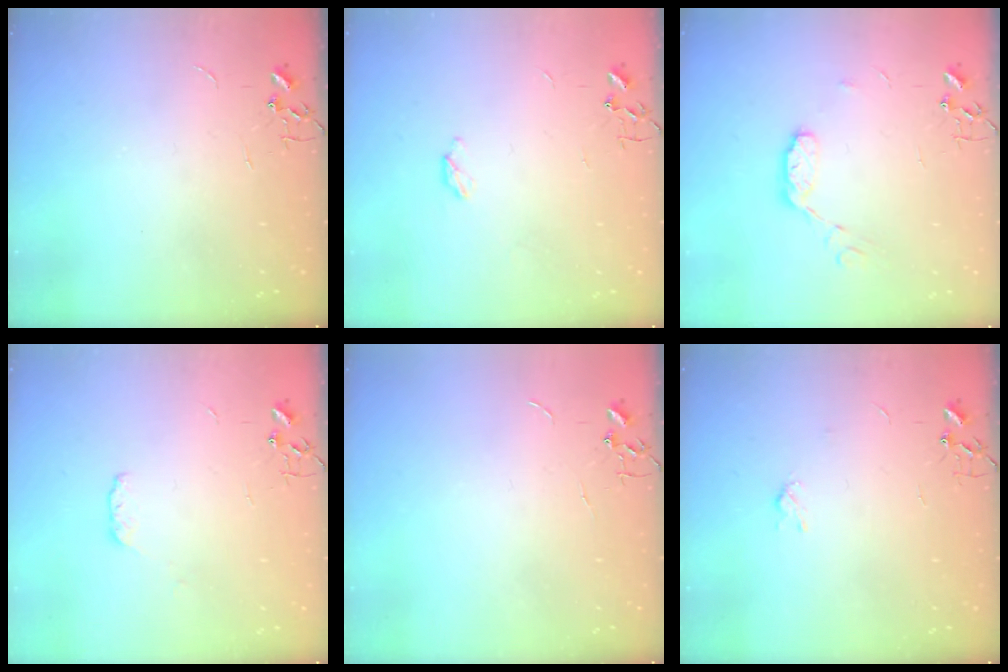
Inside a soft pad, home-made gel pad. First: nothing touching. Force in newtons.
{"total": 2.8, "press": 2.8, "slide": 0.5}
{"total": 8.0, "press": 8.0, "slide": 0.5}
{"total": 3.9, "press": 3.8, "slide": 0.6}
{"total": 0.0}
{"total": 3.0, "press": 2.9, "slide": 0.6}